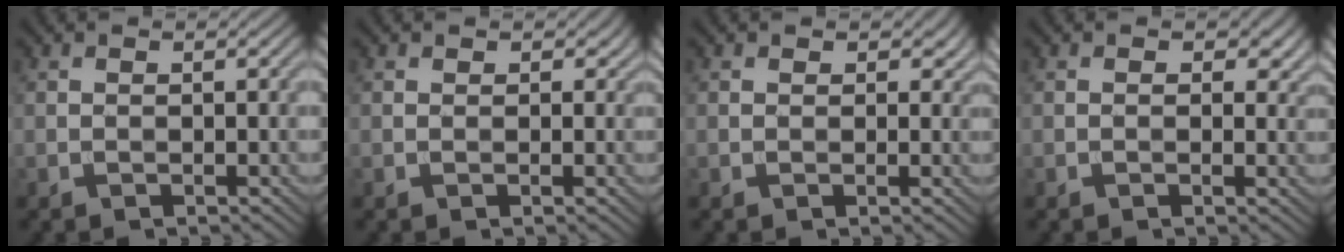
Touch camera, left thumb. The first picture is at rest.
{"total": 1.0, "force": [0.5, 0.9, 0.3], "torque": [-0.006, -0.002, 0.008]}
{"total": 1.7, "force": [0.8, 1.4, 0.6], "torque": [-0.015, -0.004, 0.011]}
{"total": 1.9, "force": [0.6, 1.4, 1.2], "torque": [-0.021, -0.007, 0.006]}